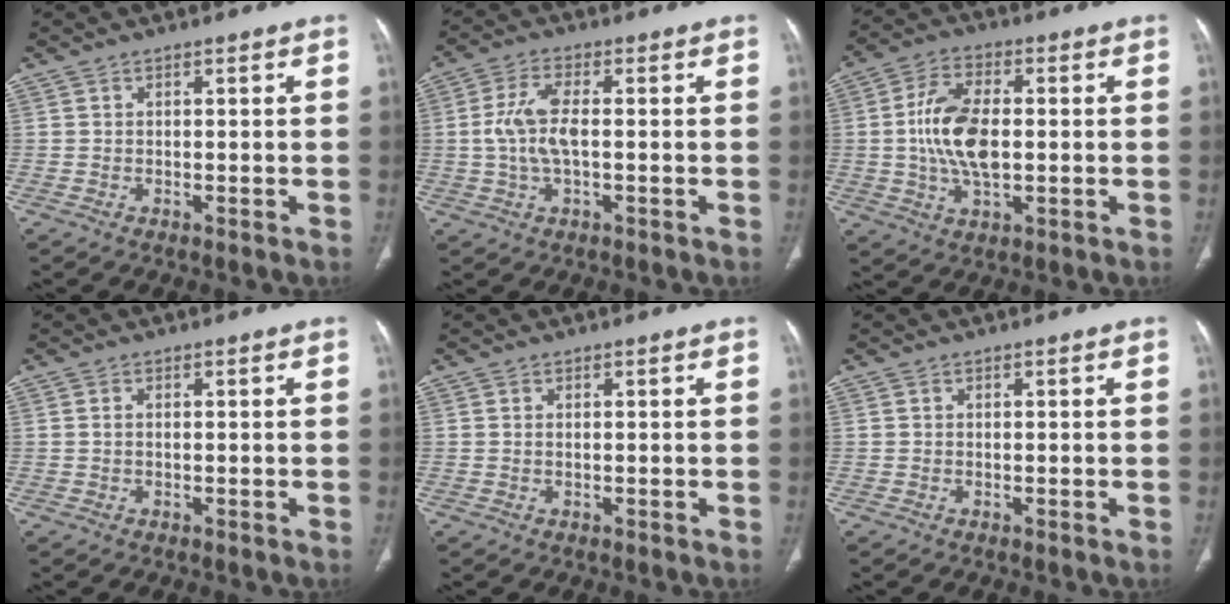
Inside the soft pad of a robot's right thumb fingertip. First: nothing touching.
{"total": 7.4, "force": [-0.1, 3.0, 6.8], "torque": [-0.159, 0.012, -0.005]}
{"total": 12.0, "force": [-0.1, 6.4, 10.2], "torque": [-0.197, 0.006, -0.002]}
{"total": 0.8, "force": [0.0, 0.4, 0.7], "torque": [-0.016, 0.002, 0.001]}
{"total": 0.0}
{"total": 0.0}